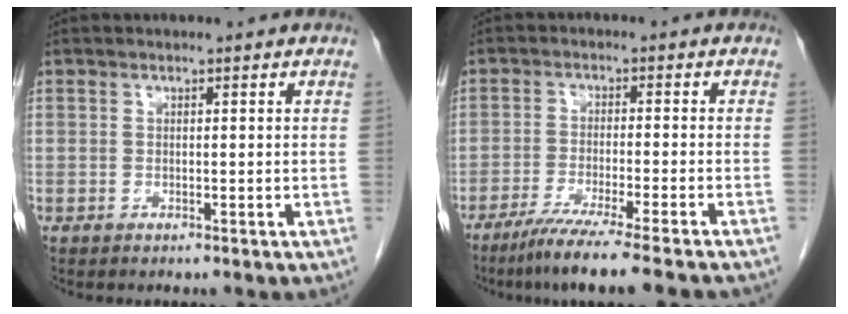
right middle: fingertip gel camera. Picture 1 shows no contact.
{"total": 10.4, "force": [-8.2, -1.1, 6.2], "torque": [-0.087, -0.032, -0.130]}